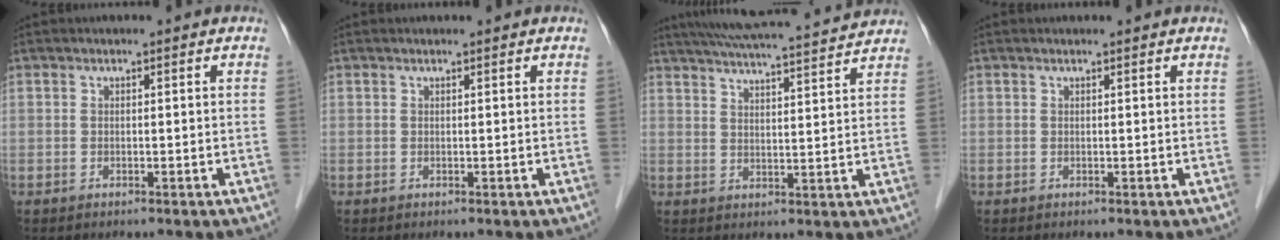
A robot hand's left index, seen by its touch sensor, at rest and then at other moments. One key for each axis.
{"total": 0.7, "fx": 0.7, "fy": 0.1, "fz": 0.2, "tx": -0.005, "ty": 0.010, "tz": 0.009}
{"total": 17.0, "fx": 15.7, "fy": 0.7, "fz": 6.5, "tx": -0.116, "ty": 0.023, "tz": 0.216}
{"total": 1.0, "fx": 1.0, "fy": 0.1, "fz": 0.3, "tx": -0.010, "ty": 0.011, "tz": 0.011}